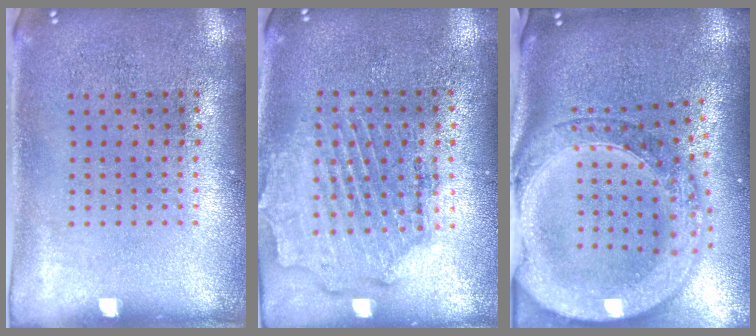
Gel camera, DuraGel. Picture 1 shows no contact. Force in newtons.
{"total": 1.9, "press": 1.7, "slide": 0.7}
{"total": 3.9, "press": 3.0, "slide": 2.5}